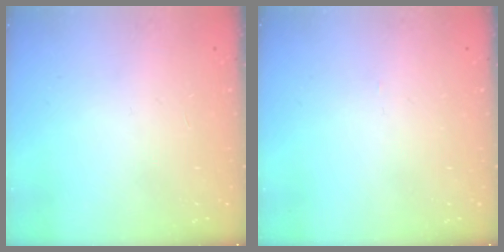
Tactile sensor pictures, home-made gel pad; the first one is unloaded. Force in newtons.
{"total": 0.0}